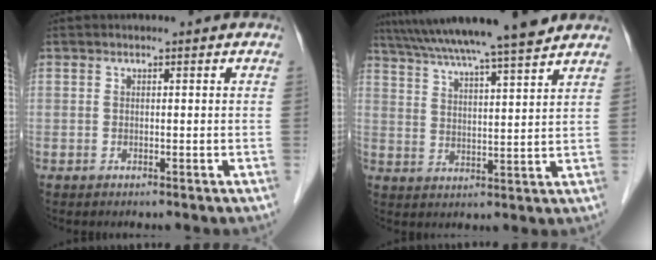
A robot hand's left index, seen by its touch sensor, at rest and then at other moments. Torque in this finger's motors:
{"motor_torque": [0.98, -1.16, 0.67, 0.21]}